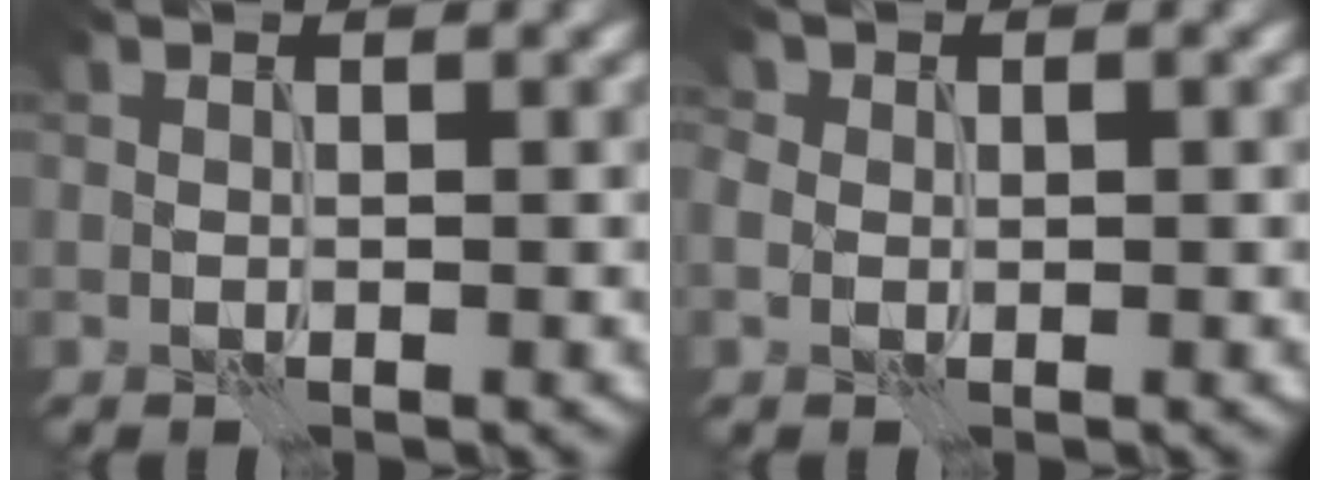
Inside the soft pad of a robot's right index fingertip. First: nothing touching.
{"total": 1.2, "force": [0.1, 1.1, 0.4], "torque": [-0.006, -0.002, 0.008]}